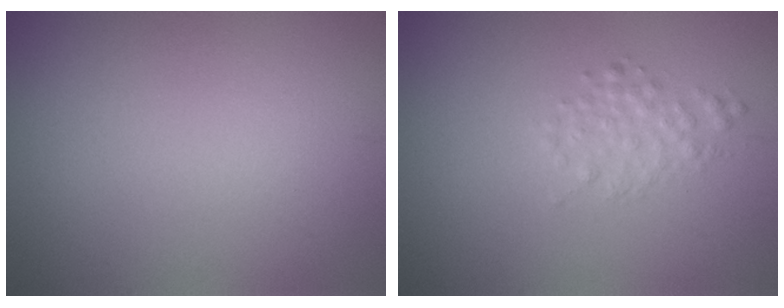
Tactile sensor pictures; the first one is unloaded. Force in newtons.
{"total": 1.6, "press": 1.6, "slide": 0.1}